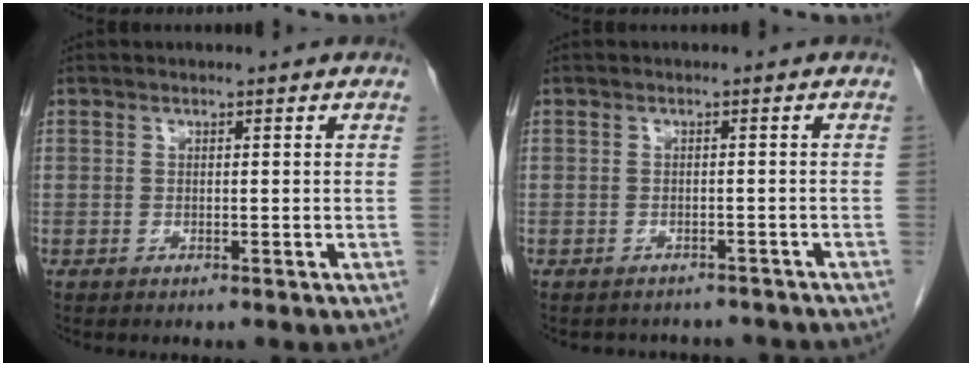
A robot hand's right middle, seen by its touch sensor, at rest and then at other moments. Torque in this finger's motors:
{"motor_torque": [-0.34, -0.35, -0.06, -0.02]}